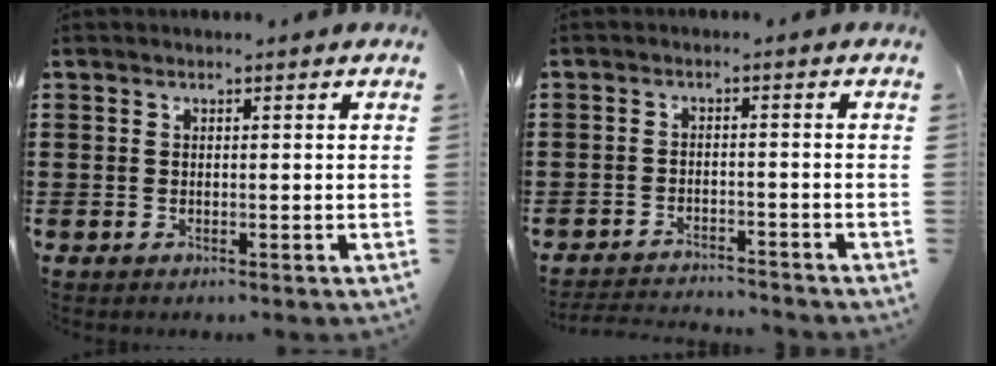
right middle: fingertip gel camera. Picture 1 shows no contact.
{"total": 2.9, "force": [-2.9, 0.1, 0.2], "torque": [-0.008, 0.001, -0.061]}